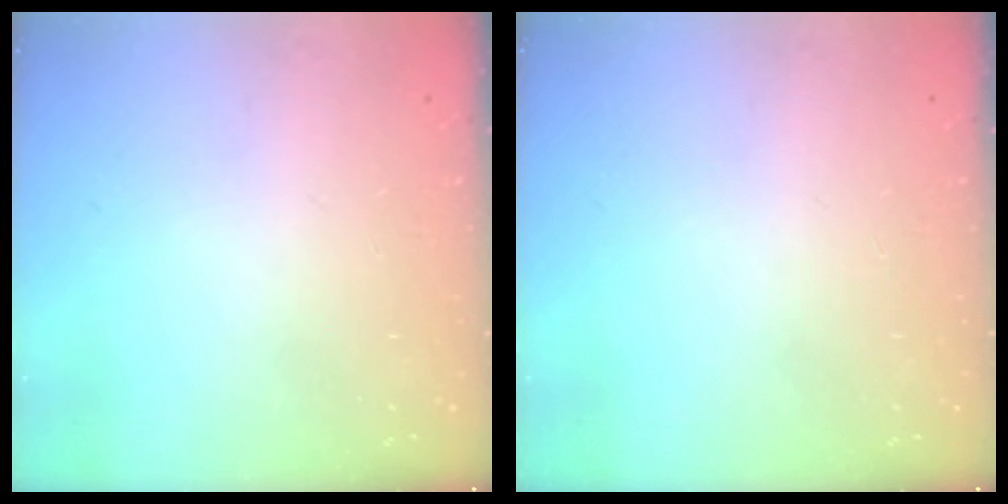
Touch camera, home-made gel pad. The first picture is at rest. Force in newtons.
{"total": 0.0}